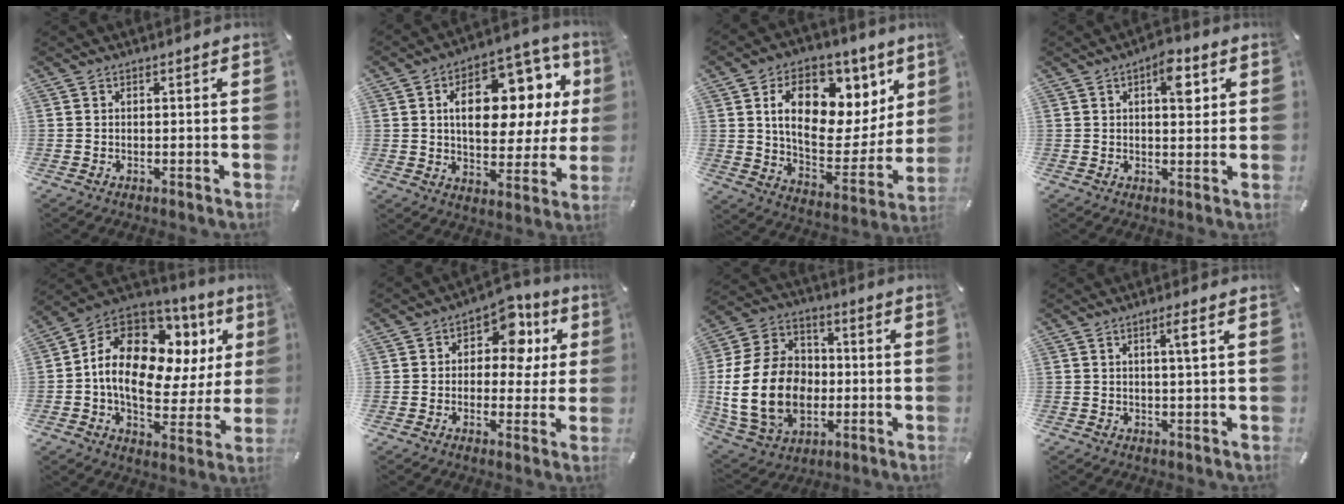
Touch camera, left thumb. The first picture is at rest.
{"total": 18.5, "force": [5.6, 11.0, 13.8], "torque": [-0.200, -0.020, 0.093]}
{"total": 19.0, "force": [8.4, 11.8, 12.3], "torque": [-0.185, -0.049, 0.146]}
{"total": 6.9, "force": [2.4, 3.4, 5.5], "torque": [-0.057, -0.012, 0.030]}
{"total": 16.5, "force": [4.0, 11.0, 11.7], "torque": [-0.204, -0.036, 0.062]}
{"total": 10.8, "force": [2.9, 7.6, 7.2], "torque": [-0.095, -0.011, 0.047]}
{"total": 20.9, "force": [-2.7, 16.3, 12.8], "torque": [-0.269, 0.015, -0.041]}
{"total": 3.1, "force": [1.0, 0.0, 2.9], "torque": [-0.057, -0.002, 0.015]}